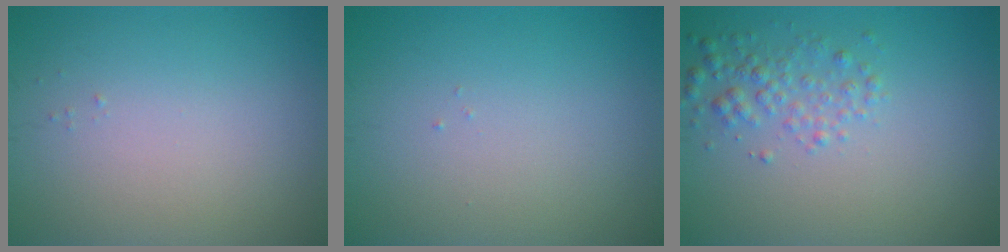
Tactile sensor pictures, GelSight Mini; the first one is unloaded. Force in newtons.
{"total": 0.0}
{"total": 2.3, "press": 2.3, "slide": 0.0}